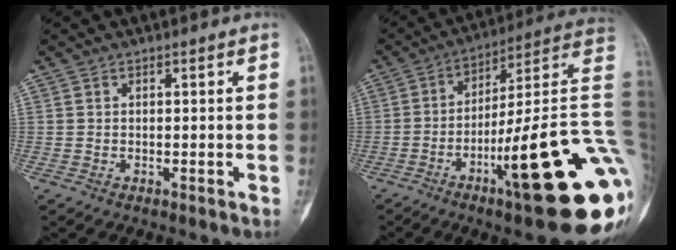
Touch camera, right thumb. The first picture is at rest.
{"total": 29.0, "force": [-8.9, 5.0, 27.2], "torque": [-0.294, 0.042, -0.136]}